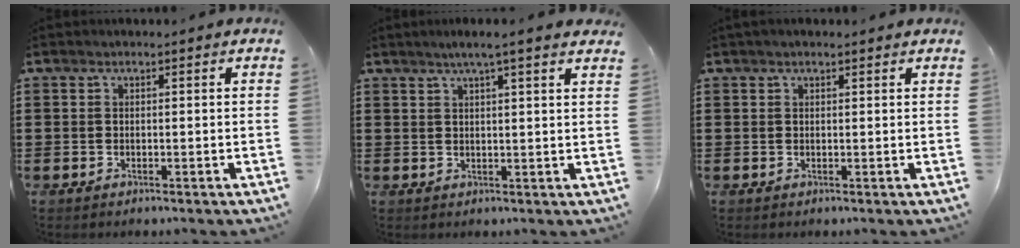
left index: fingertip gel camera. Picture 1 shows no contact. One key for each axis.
{"total": 3.3, "fx": 2.5, "fy": -0.2, "fz": 2.2, "tx": -0.050, "ty": 0.001, "tz": 0.042}
{"total": 0.9, "fx": 0.7, "fy": 0.3, "fz": 0.6, "tx": -0.012, "ty": 0.002, "tz": 0.013}